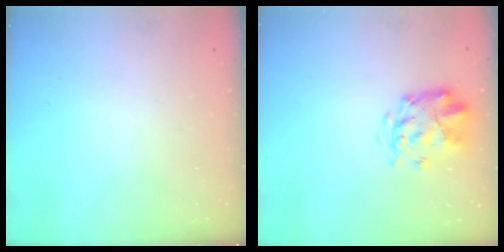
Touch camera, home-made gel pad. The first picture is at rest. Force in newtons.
{"total": 4.8, "press": 4.5, "slide": 1.7}